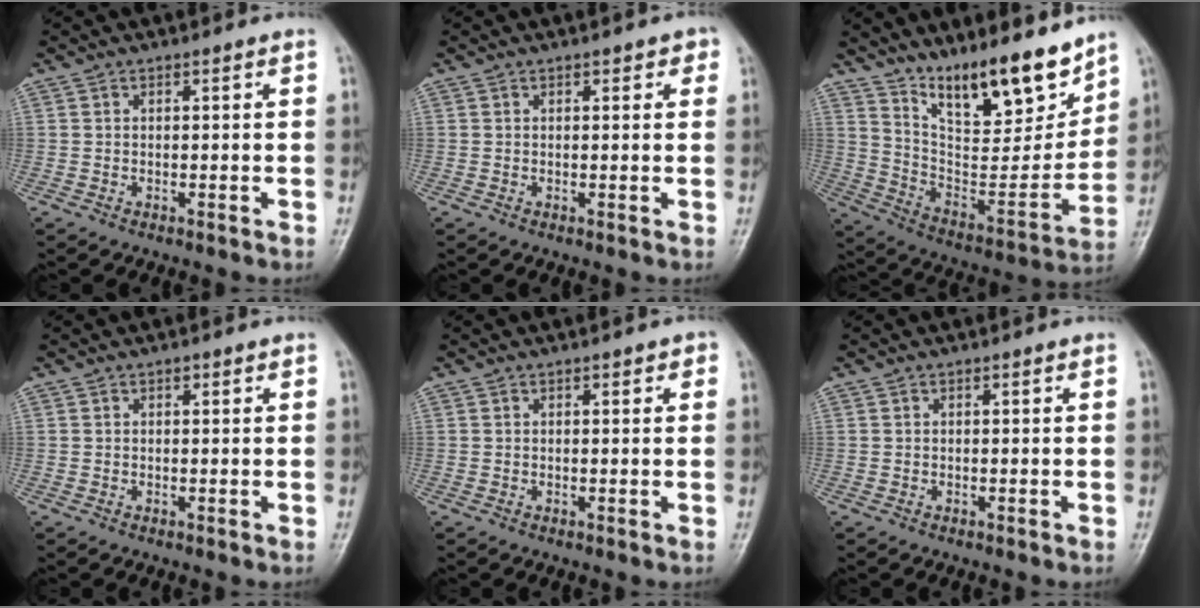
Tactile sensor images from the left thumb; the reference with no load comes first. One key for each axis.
{"total": 2.4, "fx": 1.1, "fy": 1.2, "fz": 1.8, "tx": -0.007, "ty": 0.000, "tz": 0.010}
{"total": 19.1, "fx": 14.1, "fy": 5.8, "fz": 11.5, "tx": -0.140, "ty": -0.093, "tz": 0.249}
{"total": 1.0, "fx": 0.5, "fy": 0.6, "fz": 0.7, "tx": -0.004, "ty": 0.001, "tz": 0.004}
{"total": 1.8, "fx": 0.8, "fy": 0.8, "fz": 1.4, "tx": -0.010, "ty": 0.001, "tz": 0.007}
{"total": 0.0}